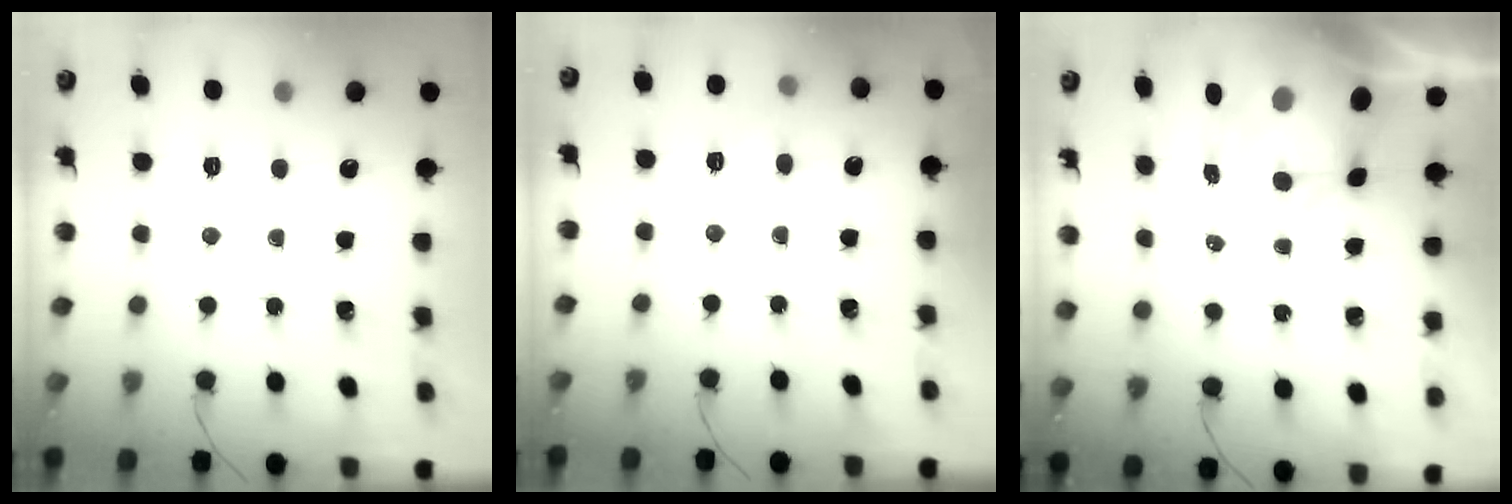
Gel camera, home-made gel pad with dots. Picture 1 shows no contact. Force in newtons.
{"total": 6.3, "press": 6.1, "slide": 1.5}
{"total": 10.0, "press": 9.6, "slide": 2.9}